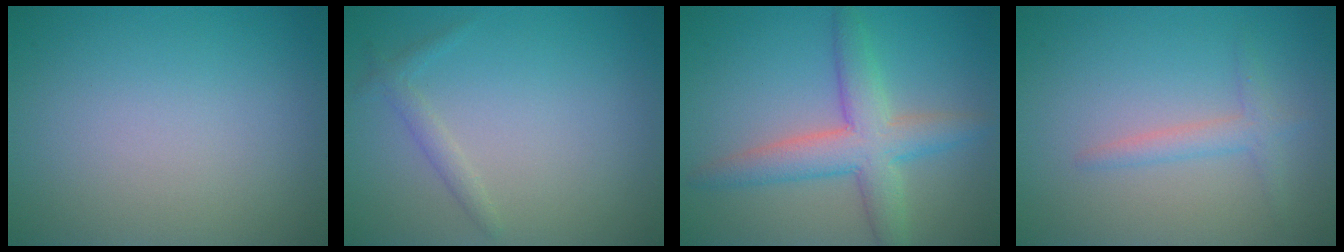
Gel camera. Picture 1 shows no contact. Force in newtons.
{"total": 1.3, "press": 1.3, "slide": 0.1}
{"total": 5.4, "press": 5.4, "slide": 0.3}
{"total": 1.8, "press": 1.8, "slide": 0.1}